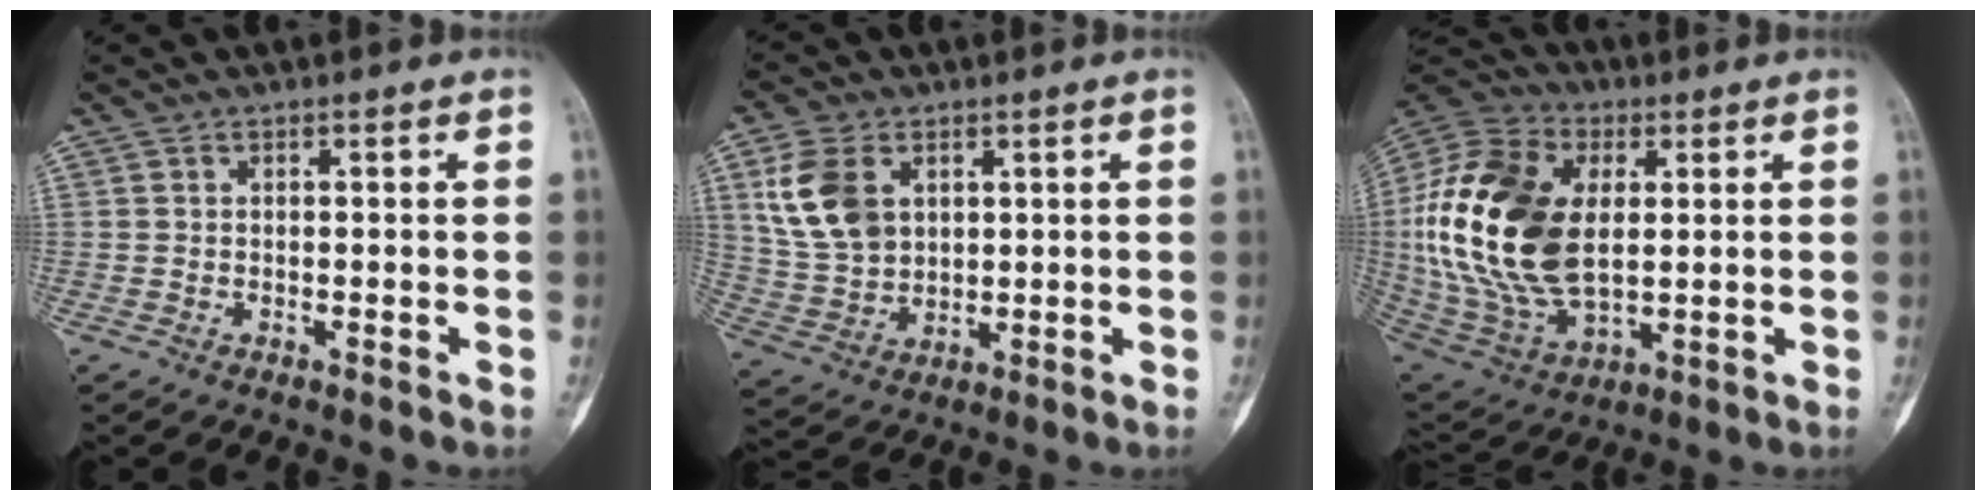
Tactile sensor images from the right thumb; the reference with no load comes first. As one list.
[{"total": 11.5, "force": [3.9, 7.8, 7.4], "torque": [-0.138, -0.011, 0.088]}, {"total": 25.3, "force": [2.9, 15.4, 19.9], "torque": [-0.407, -0.013, 0.055]}]